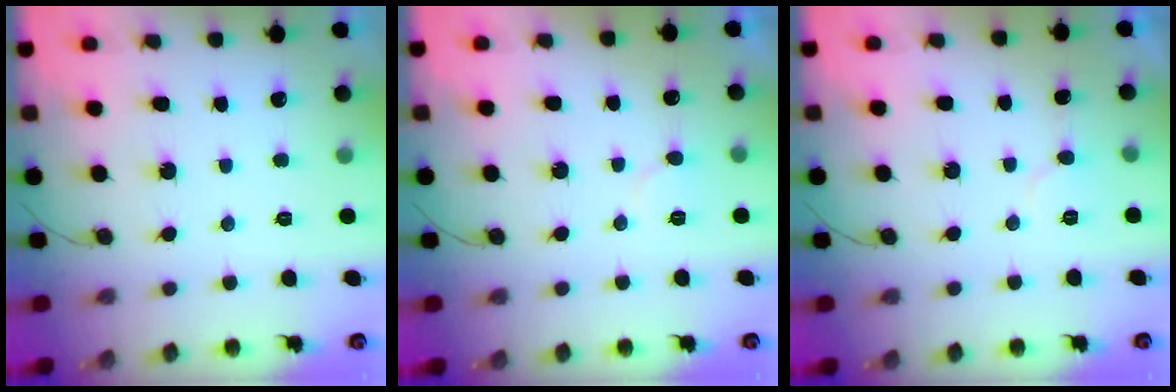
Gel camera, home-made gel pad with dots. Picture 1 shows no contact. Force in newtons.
{"total": 5.4, "press": 5.4, "slide": 0.5}
{"total": 4.9, "press": 4.9, "slide": 0.3}